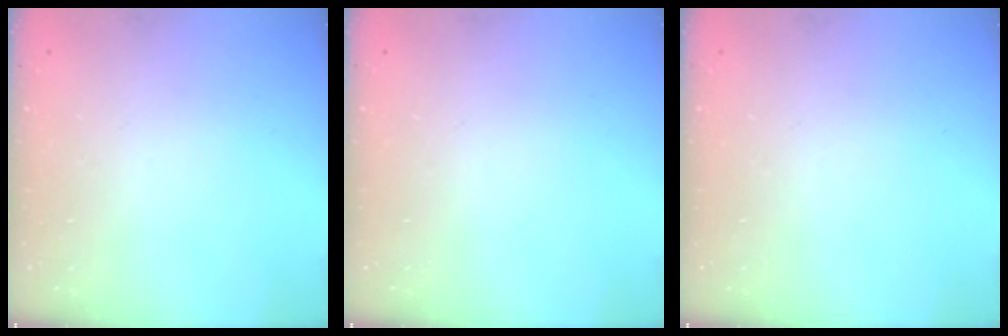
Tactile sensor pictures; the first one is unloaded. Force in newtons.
{"total": 0.0}
{"total": 0.0}